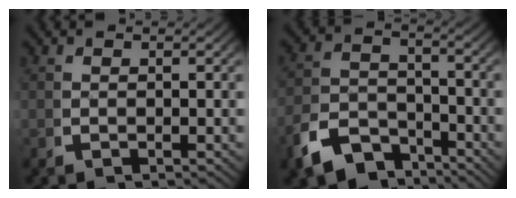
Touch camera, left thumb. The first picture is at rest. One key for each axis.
{"total": 7.9, "fx": -5.1, "fy": 4.9, "fz": 3.5, "tx": -0.060, "ty": -0.034, "tz": -0.078}